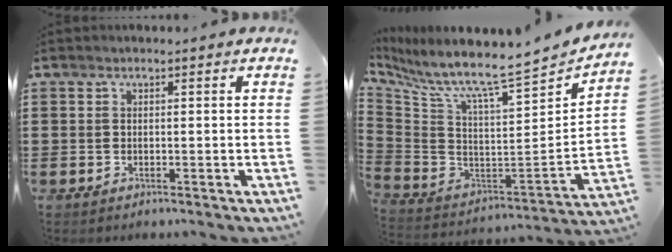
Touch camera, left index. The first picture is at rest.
{"total": 6.7, "force": [5.5, -0.2, 3.9], "torque": [-0.092, -0.071, 0.078]}